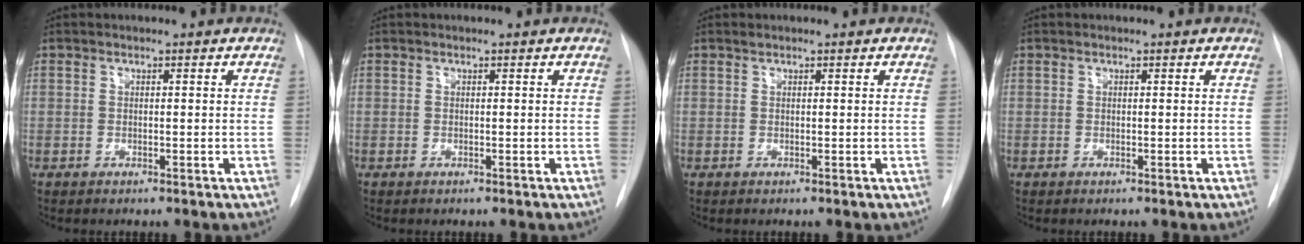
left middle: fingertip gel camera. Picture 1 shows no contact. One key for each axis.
{"total": 0.0}
{"total": 0.0}
{"total": 0.0}